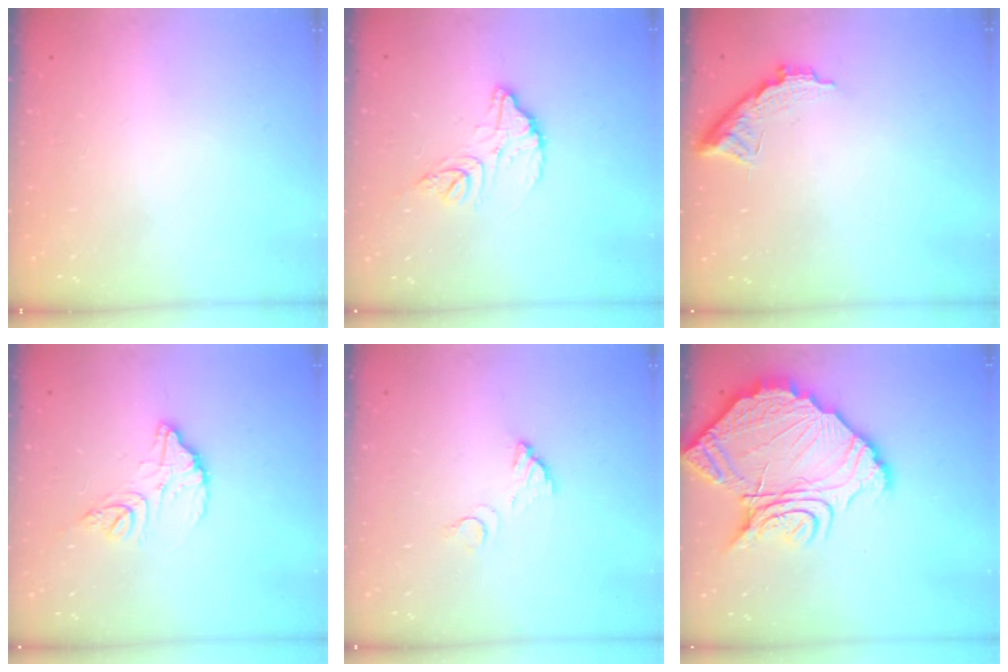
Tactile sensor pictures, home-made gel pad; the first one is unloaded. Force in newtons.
{"total": 12.3, "press": 12.3, "slide": 1.1}
{"total": 8.3, "press": 8.3, "slide": 0.4}
{"total": 12.3, "press": 12.3, "slide": 1.1}
{"total": 3.6, "press": 3.6, "slide": 0.3}
{"total": 19.1, "press": 19.1, "slide": 1.5}